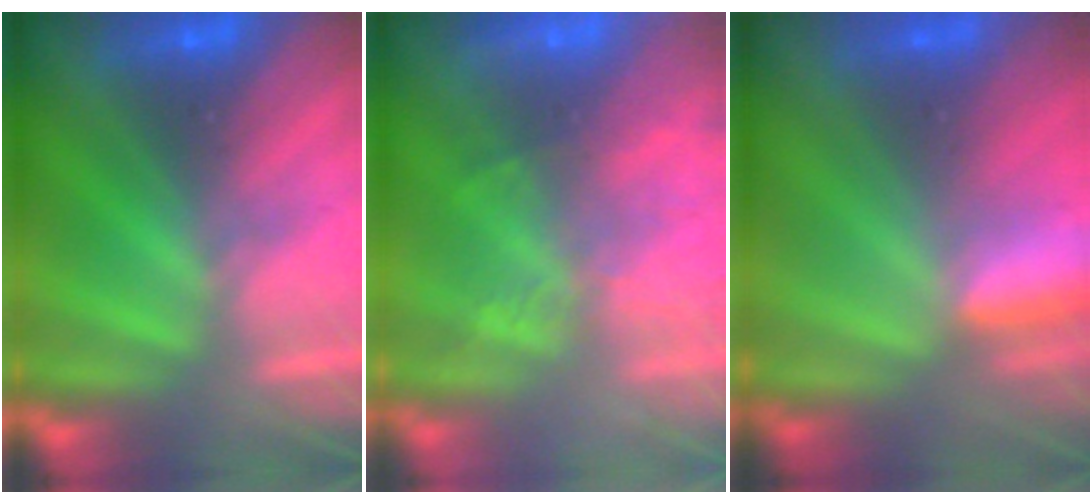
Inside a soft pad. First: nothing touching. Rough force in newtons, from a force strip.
{"total": 6.3}
{"total": 3.3}